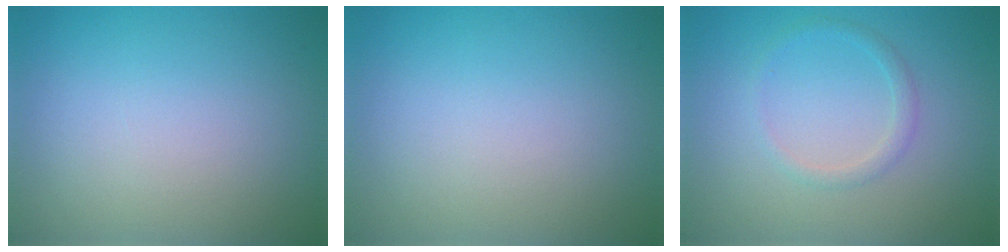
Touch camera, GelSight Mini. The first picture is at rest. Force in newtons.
{"total": 0.0}
{"total": 1.3, "press": 1.3, "slide": 0.1}